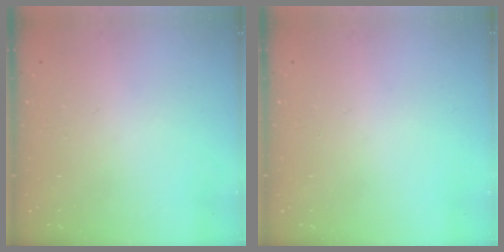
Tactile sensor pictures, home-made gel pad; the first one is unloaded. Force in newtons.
{"total": 0.0}